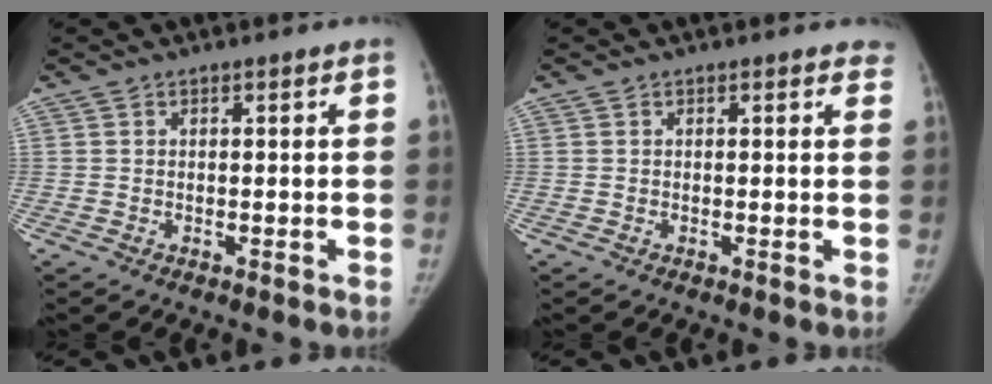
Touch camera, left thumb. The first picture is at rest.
{"total": 1.6, "force": [1.4, 0.7, 0.4], "torque": [0.009, -0.003, 0.002]}